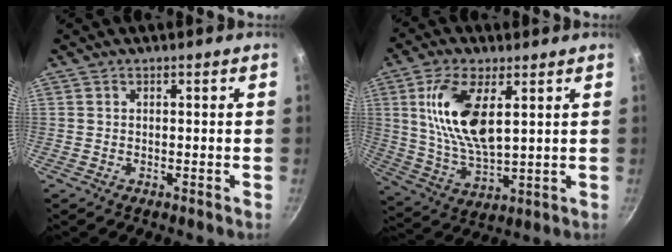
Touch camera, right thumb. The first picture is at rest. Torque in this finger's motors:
{"motor_torque": [0.06, 2.22, 1.51, 0.33, 0.19]}